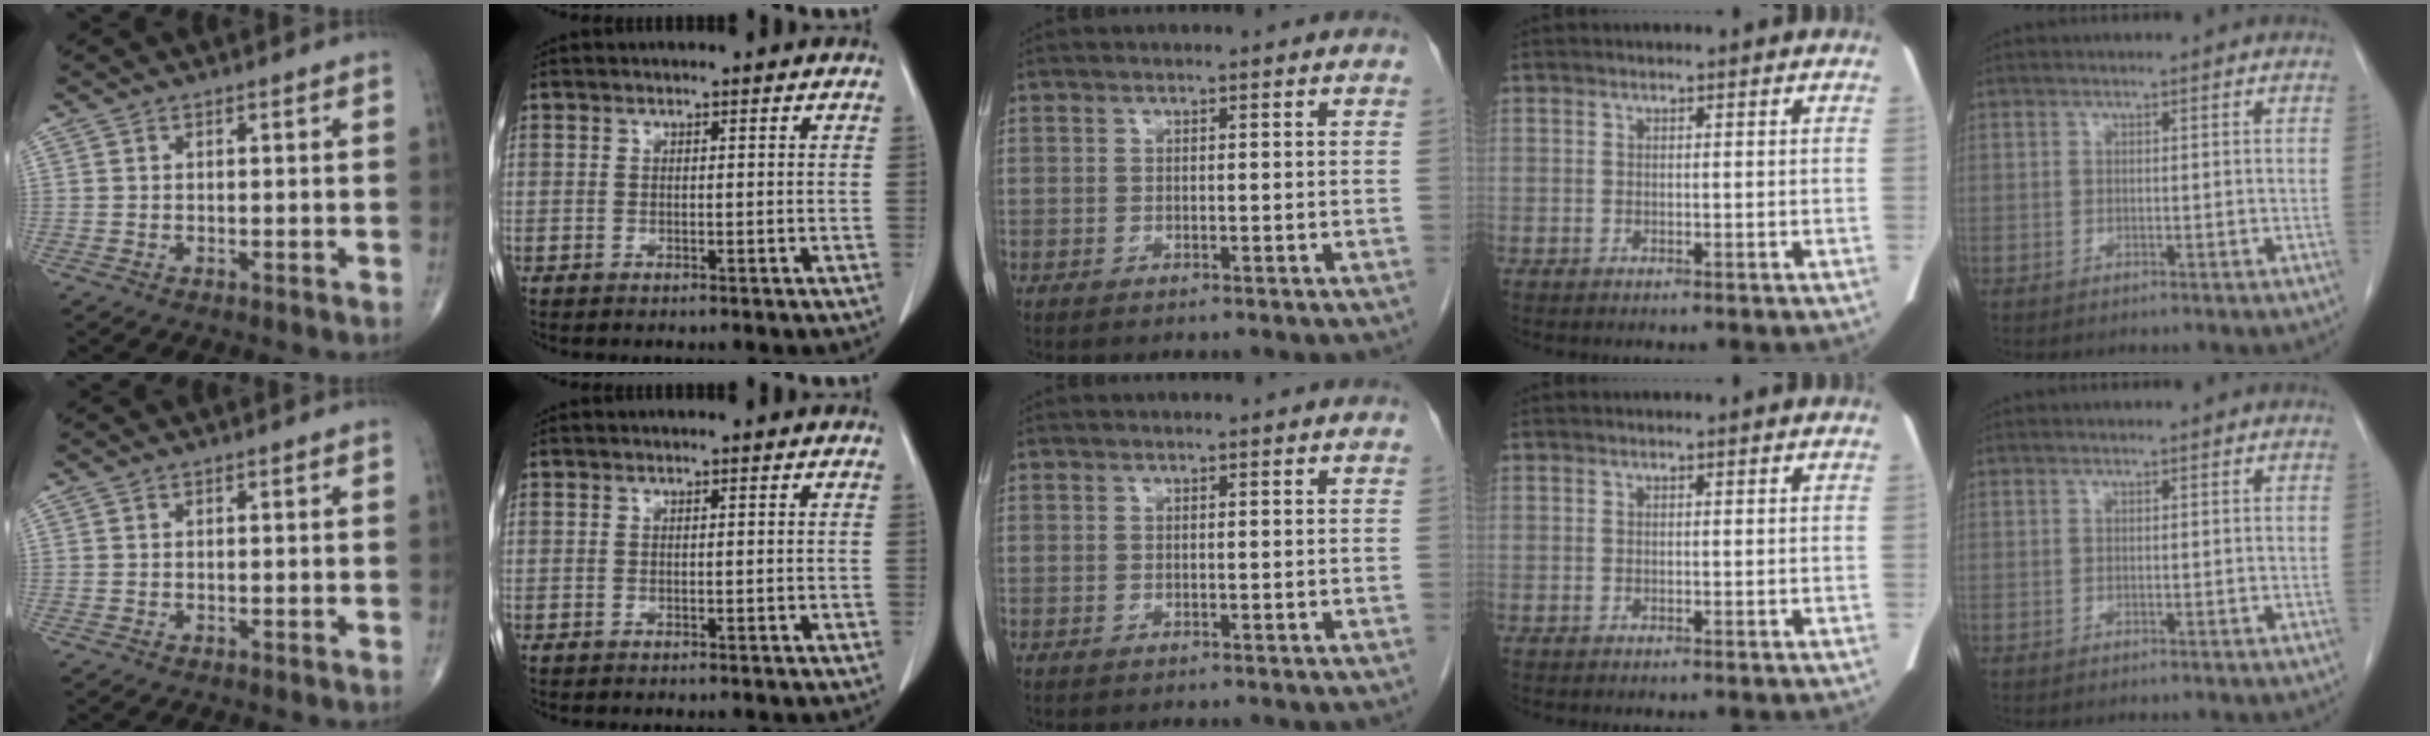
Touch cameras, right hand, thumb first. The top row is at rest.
{}